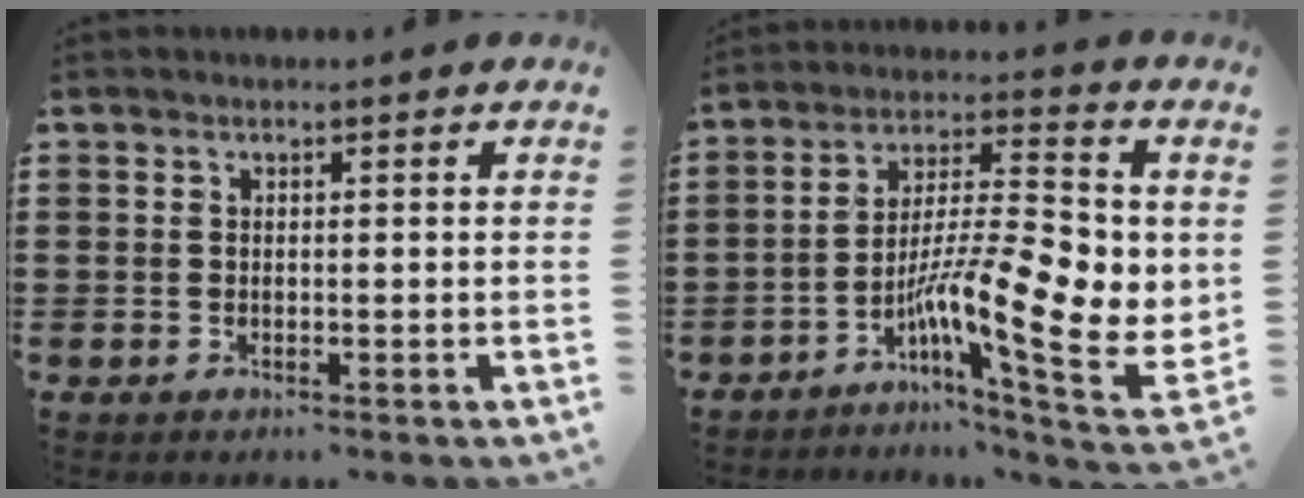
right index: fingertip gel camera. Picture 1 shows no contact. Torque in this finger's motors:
{"motor_torque": [2.14, 0.00, 1.06, 0.21]}